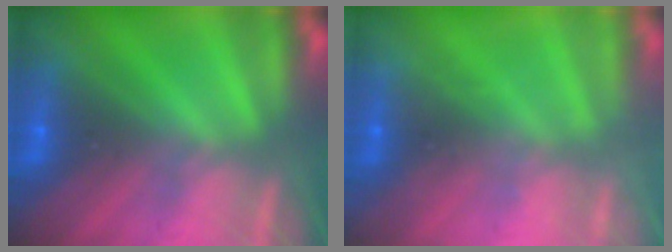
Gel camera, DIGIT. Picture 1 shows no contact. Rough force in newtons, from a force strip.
{"total": 2.4}